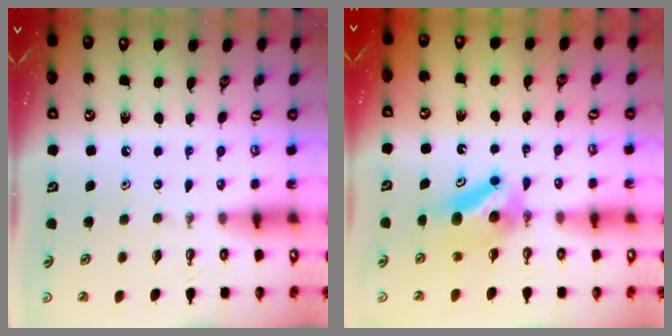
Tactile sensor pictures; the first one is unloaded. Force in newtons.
{"total": 6.8, "press": 6.6, "slide": 1.5}